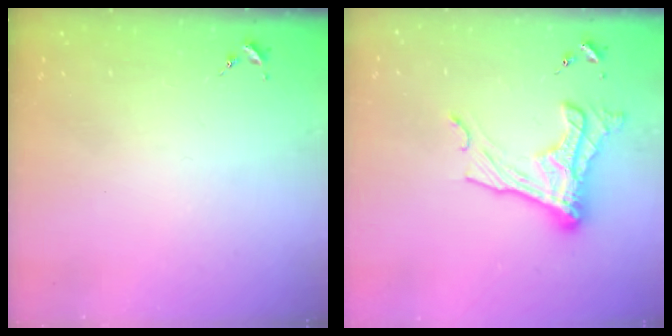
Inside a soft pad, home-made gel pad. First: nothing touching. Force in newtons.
{"total": 16.7, "press": 16.6, "slide": 1.1}